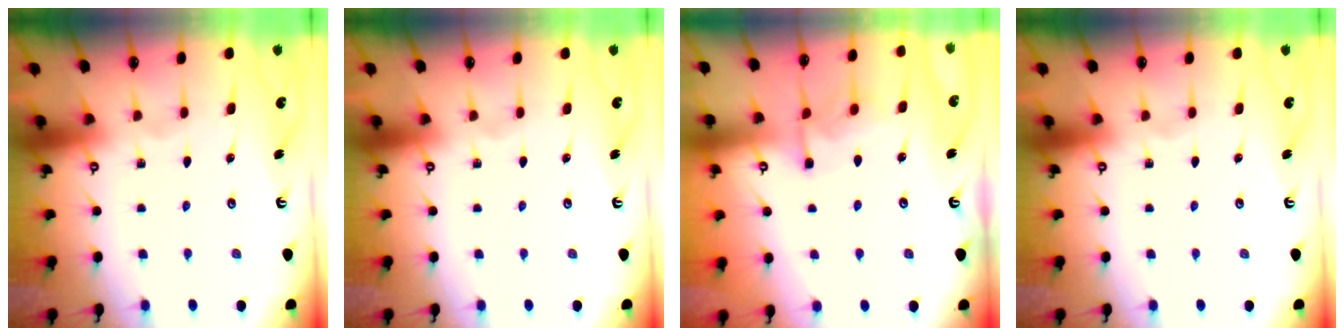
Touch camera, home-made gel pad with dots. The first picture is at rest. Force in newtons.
{"total": 0.0}
{"total": 6.8, "press": 6.8, "slide": 0.6}
{"total": 0.0}